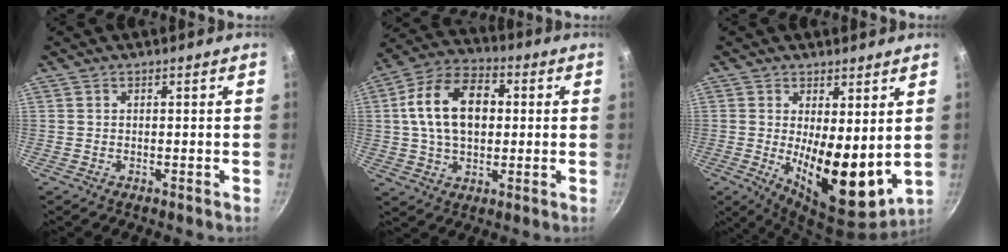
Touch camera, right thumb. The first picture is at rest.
{"total": 15.7, "force": [2.1, 10.3, 11.7], "torque": [-0.176, 0.021, 0.022]}
{"total": 13.9, "force": [0.8, 5.7, 12.7], "torque": [-0.171, -0.040, 0.022]}